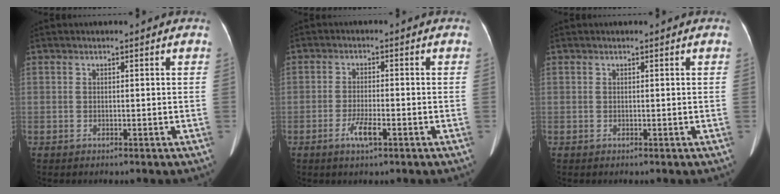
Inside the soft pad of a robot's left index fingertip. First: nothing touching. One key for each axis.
{"total": 3.6, "fx": -2.0, "fy": 0.6, "fz": 2.9, "tx": -0.062, "ty": -0.004, "tz": -0.036}
{"total": 0.0}